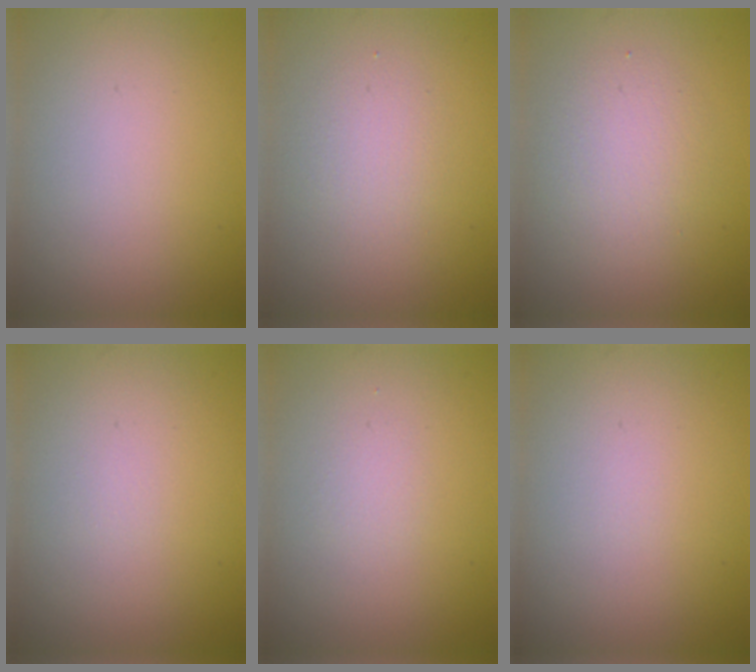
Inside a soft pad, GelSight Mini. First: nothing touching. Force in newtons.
{"total": 1.8, "press": 1.8, "slide": 0.1}
{"total": 2.7, "press": 2.7, "slide": 0.2}
{"total": 0.0}
{"total": 0.7, "press": 0.7, "slide": 0.0}
{"total": 0.0}